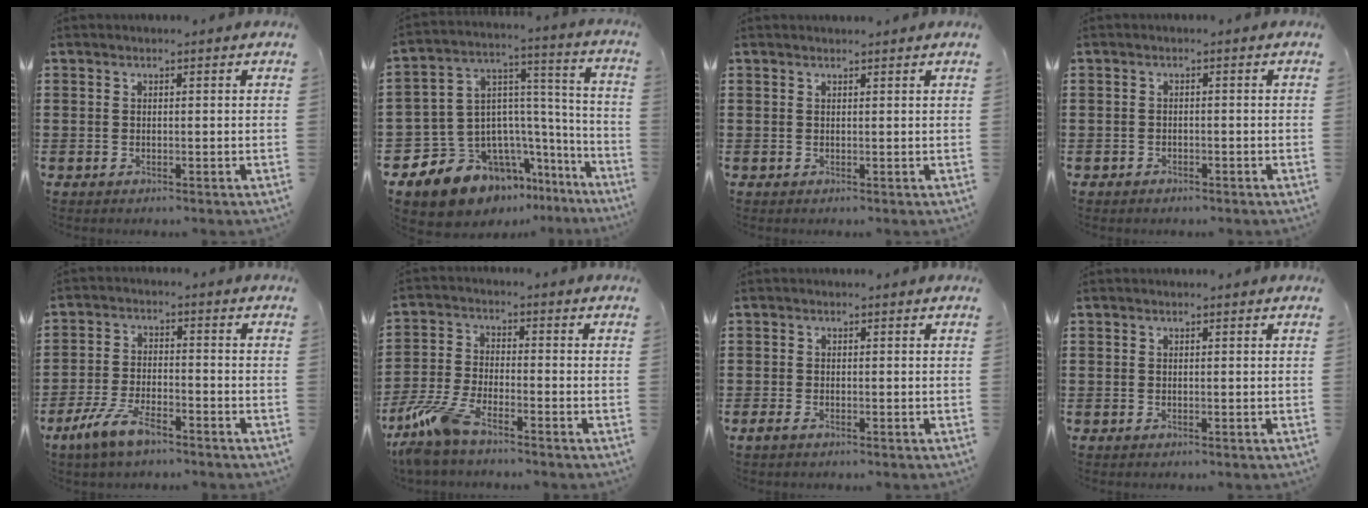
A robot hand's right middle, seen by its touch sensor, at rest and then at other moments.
{"total": 11.7, "force": [-9.6, 6.2, 2.7], "torque": [-0.081, -0.001, -0.177]}
{"total": 0.5, "force": [0.5, 0.0, 0.0], "torque": [-0.002, 0.001, 0.010]}
{"total": 0.9, "force": [-0.7, 0.5, 0.0], "torque": [-0.003, 0.001, -0.016]}
{"total": 6.7, "force": [-4.6, 2.0, 4.4], "torque": [-0.104, -0.004, -0.091]}
{"total": 7.4, "force": [-5.5, 1.7, 4.6], "torque": [-0.129, -0.017, -0.112]}
{"total": 0.9, "force": [-0.5, 0.2, 0.6], "torque": [-0.023, -0.008, -0.011]}
{"total": 0.0}